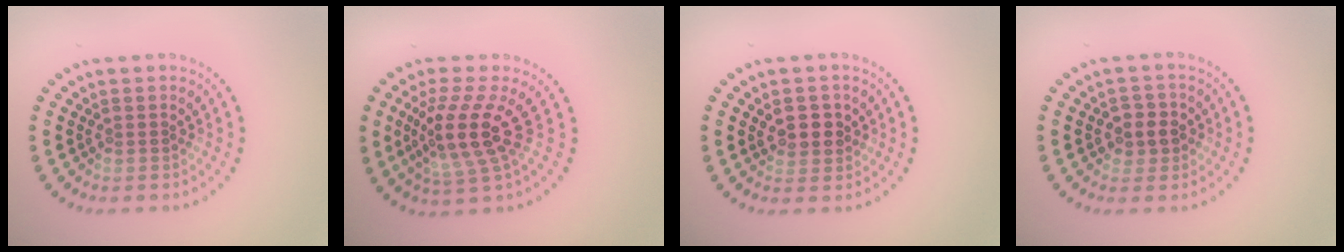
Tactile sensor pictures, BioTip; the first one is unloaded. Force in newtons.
{"total": 4.6, "press": 3.7, "slide": 2.6}
{"total": 2.5, "press": 2.4, "slide": 0.6}
{"total": 2.3, "press": 2.2, "slide": 0.7}